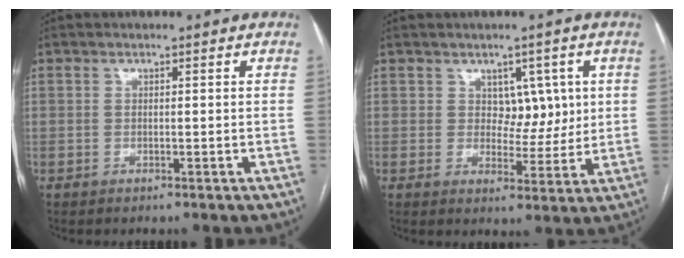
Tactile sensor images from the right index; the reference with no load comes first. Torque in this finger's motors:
{"motor_torque": [-0.05, 0.09, 0.08, 0.00]}